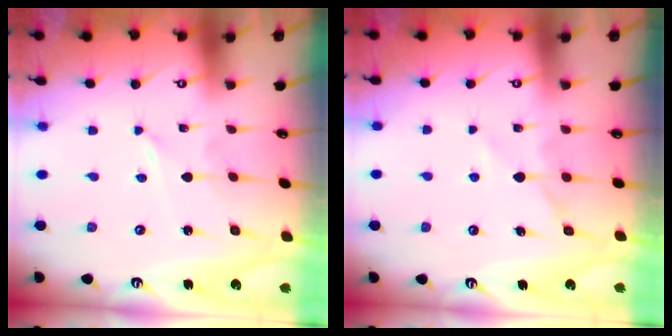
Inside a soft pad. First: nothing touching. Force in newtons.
{"total": 5.3, "press": 5.3, "slide": 0.4}